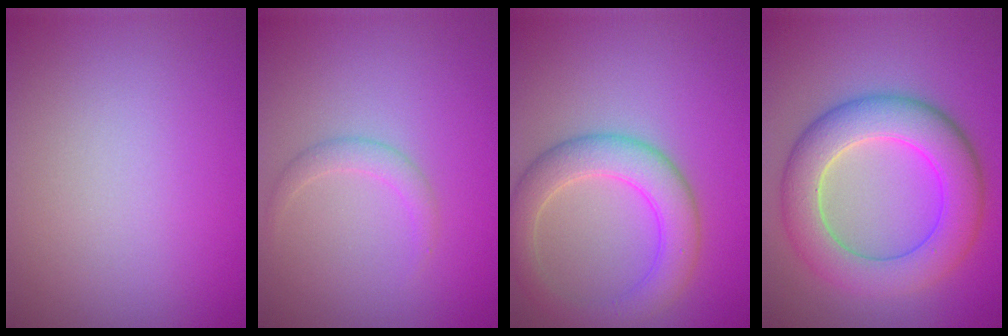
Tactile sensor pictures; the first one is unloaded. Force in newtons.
{"total": 1.4, "press": 1.4, "slide": 0.0}
{"total": 5.2, "press": 5.2, "slide": 0.1}
{"total": 7.7, "press": 7.7, "slide": 0.1}